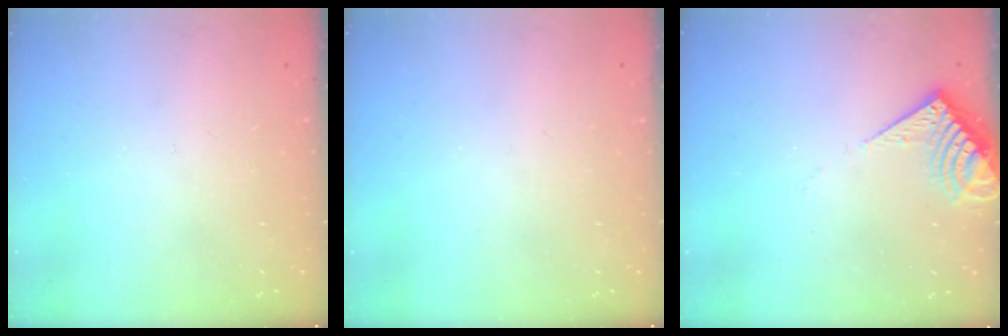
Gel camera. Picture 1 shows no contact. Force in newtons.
{"total": 0.0}
{"total": 8.2, "press": 8.2, "slide": 0.8}